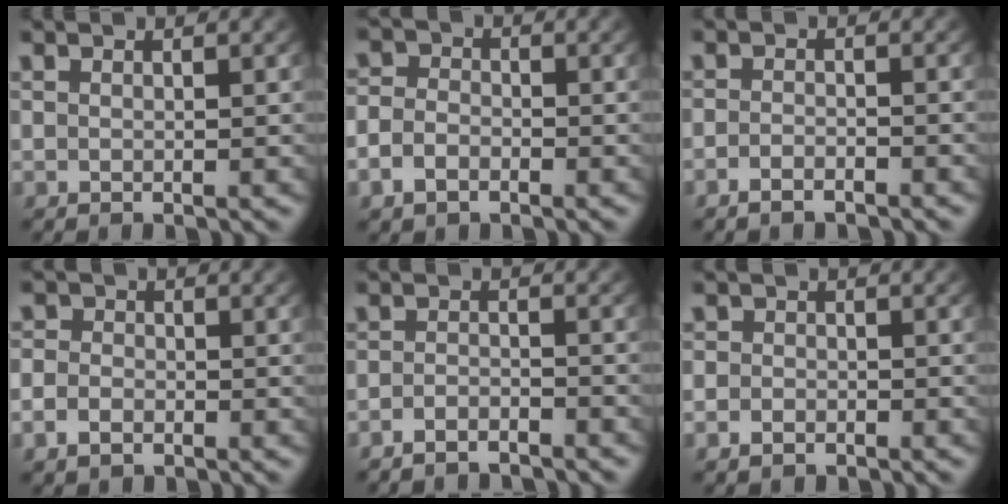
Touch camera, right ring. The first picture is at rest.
{"total": 3.5, "force": [-1.7, 2.8, 1.2], "torque": [-0.034, -0.016, -0.027]}
{"total": 1.9, "force": [-1.8, 0.4, 0.4], "torque": [-0.014, -0.007, -0.031]}
{"total": 3.0, "force": [-1.2, 2.6, 0.9], "torque": [-0.025, -0.012, -0.022]}
{"total": 2.9, "force": [-2.8, 0.6, 0.4], "torque": [-0.011, -0.012, -0.046]}
{"total": 1.8, "force": [-1.2, 1.4, 0.2], "torque": [-0.008, -0.011, -0.017]}